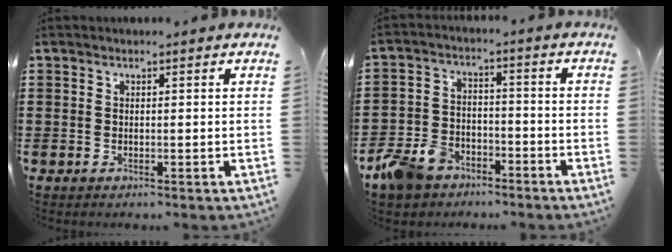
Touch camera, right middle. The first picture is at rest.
{"total": 7.1, "force": [-5.7, 3.7, 2.1], "torque": [-0.074, 0.013, -0.120]}